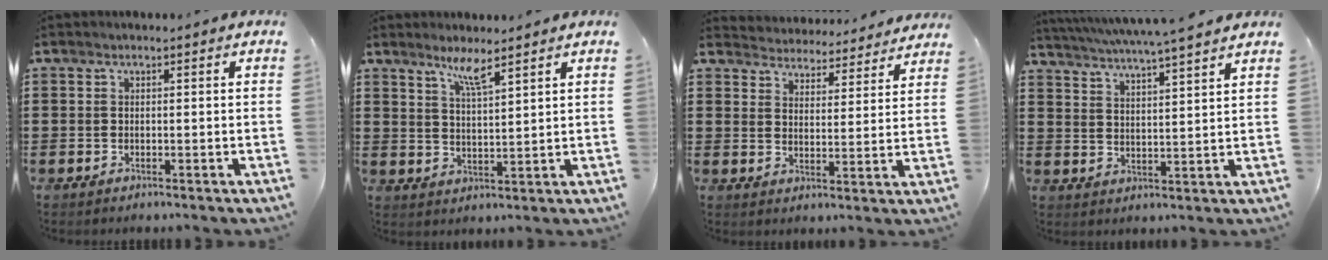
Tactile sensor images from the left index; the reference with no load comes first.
{"total": 4.4, "force": [3.5, 0.0, 2.6], "torque": [-0.063, -0.004, 0.061]}
{"total": 4.3, "force": [4.3, 0.0, -0.6], "torque": [-0.014, -0.034, 0.073]}
{"total": 4.8, "force": [4.4, -0.8, 1.7], "torque": [-0.049, -0.029, 0.074]}